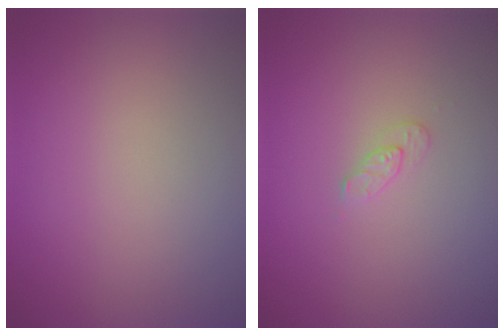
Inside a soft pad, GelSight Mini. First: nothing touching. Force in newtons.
{"total": 1.1, "press": 1.1, "slide": 0.2}